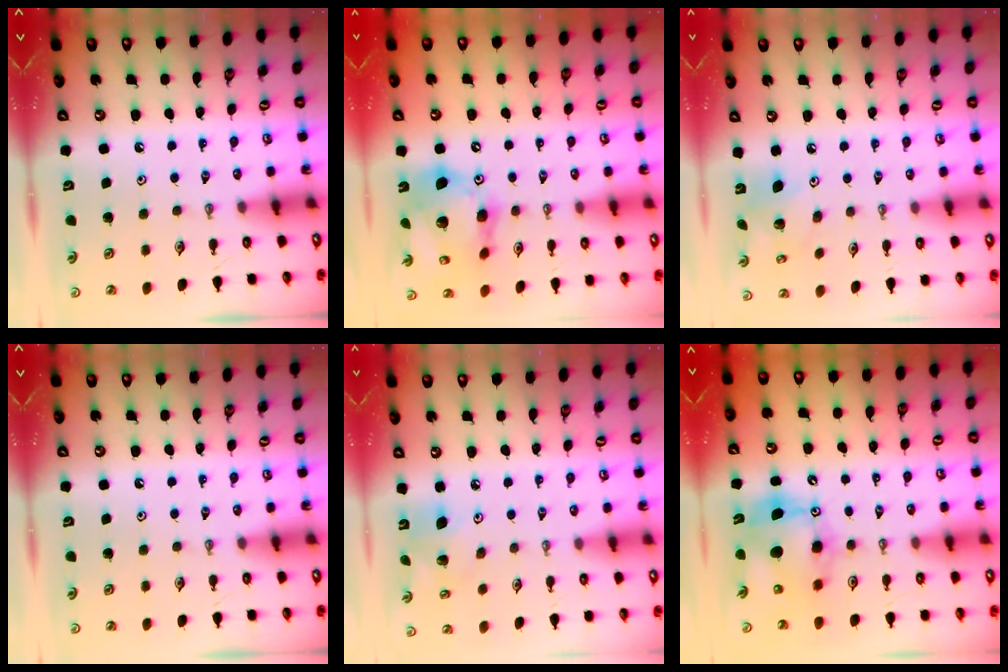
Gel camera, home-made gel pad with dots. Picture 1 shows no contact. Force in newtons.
{"total": 16.8, "press": 16.7, "slide": 1.8}
{"total": 9.0, "press": 9.0, "slide": 0.3}
{"total": 0.0}
{"total": 8.8, "press": 8.6, "slide": 1.7}
{"total": 12.3, "press": 12.0, "slide": 2.7}